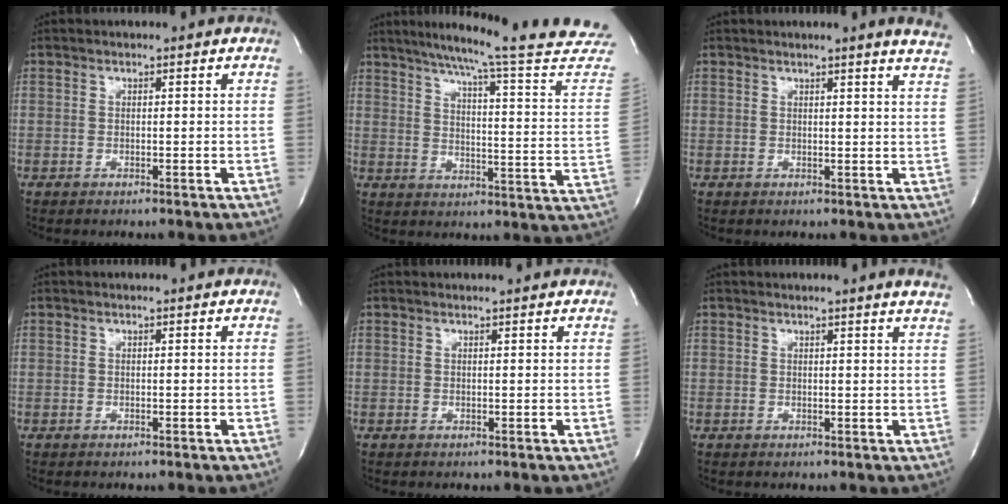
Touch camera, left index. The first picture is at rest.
{"total": 25.6, "force": [22.9, -1.2, 11.5], "torque": [-0.172, -0.090, 0.278]}
{"total": 6.2, "force": [5.4, -0.8, 2.8], "torque": [-0.032, -0.018, 0.039]}
{"total": 0.0}
{"total": 1.8, "force": [1.8, -0.1, 0.3], "torque": [-0.012, 0.006, 0.020]}
{"total": 3.6, "force": [3.2, -0.6, 1.5], "torque": [-0.024, -0.008, 0.023]}